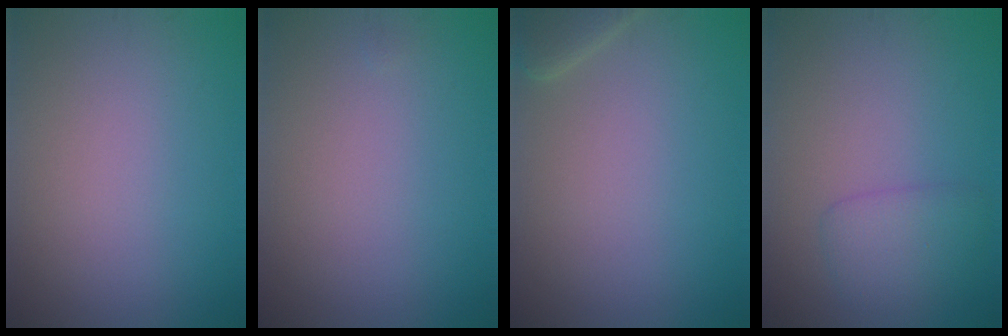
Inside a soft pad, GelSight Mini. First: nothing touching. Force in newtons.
{"total": 0.0}
{"total": 1.9, "press": 1.9, "slide": 0.3}
{"total": 2.6, "press": 2.6, "slide": 0.1}